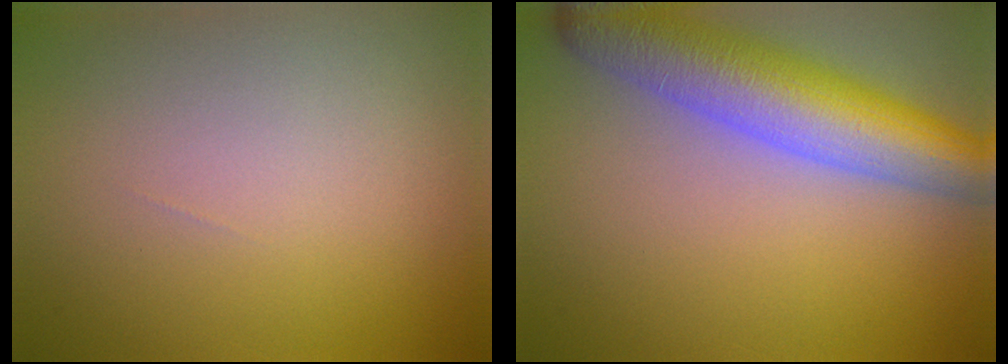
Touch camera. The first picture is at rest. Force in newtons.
{"total": 8.5, "press": 8.5, "slide": 0.4}